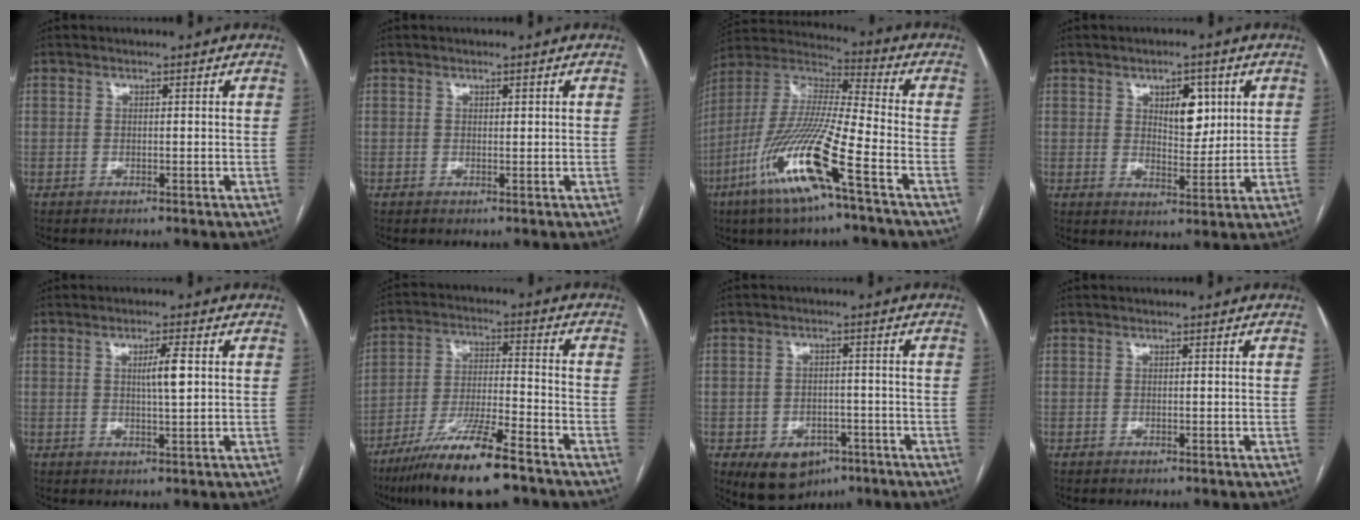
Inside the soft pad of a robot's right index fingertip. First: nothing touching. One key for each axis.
{"total": 0.0}
{"total": 17.6, "fx": -8.4, "fy": 0.5, "fz": 15.5, "tx": -0.330, "ty": -0.029, "tz": -0.167}
{"total": 5.9, "fx": 2.3, "fy": 2.8, "fz": 4.6, "tx": -0.067, "ty": 0.001, "tz": 0.040}
{"total": 3.6, "fx": 0.7, "fy": 0.0, "fz": 3.6, "tx": -0.060, "ty": -0.001, "tz": 0.011}
{"total": 14.0, "fx": -9.8, "fy": 1.2, "fz": 10.0, "tx": -0.192, "ty": -0.031, "tz": -0.175}
{"total": 7.9, "fx": -4.2, "fy": 5.6, "fz": 3.6, "tx": -0.055, "ty": 0.008, "tz": -0.048}
{"total": 0.0}